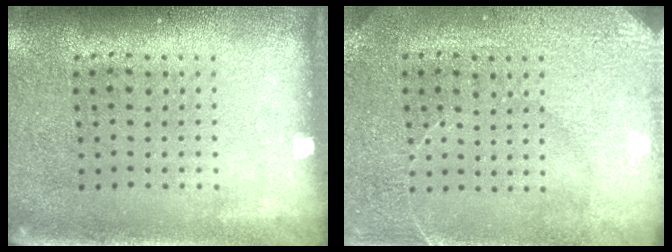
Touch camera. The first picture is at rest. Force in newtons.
{"total": 3.0, "press": 2.9, "slide": 0.6}